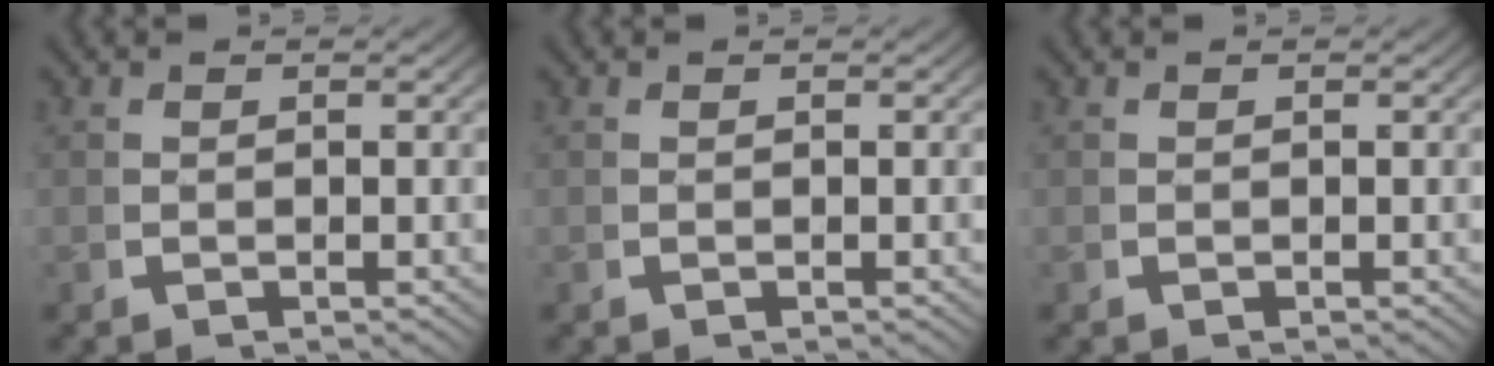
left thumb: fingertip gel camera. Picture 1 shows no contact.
{"total": 0.0}
{"total": 0.0}